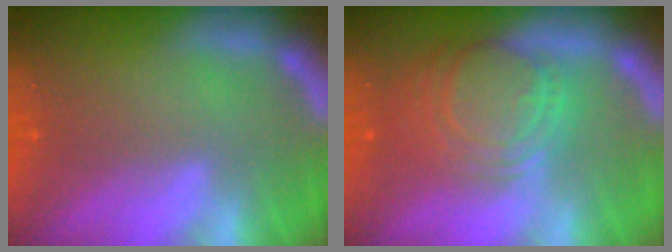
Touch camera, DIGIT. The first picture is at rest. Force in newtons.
{"total": 9.1}